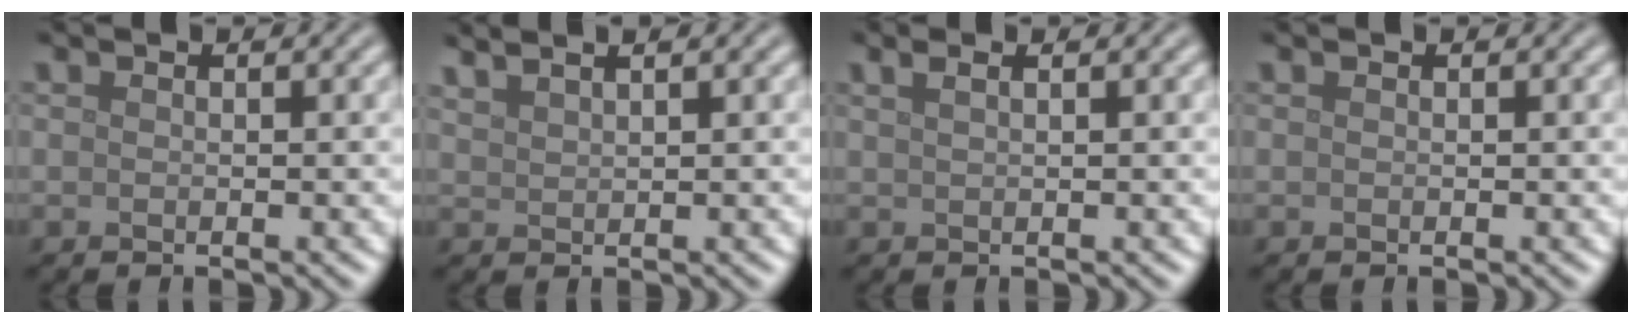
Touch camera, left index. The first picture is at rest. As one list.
[{"total": 3.2, "force": [2.5, 1.0, 1.8], "torque": [-0.011, 0.018, 0.020]}, {"total": 2.4, "force": [1.4, 1.1, 1.6], "torque": [-0.011, 0.004, -0.001]}, {"total": 0.0}]